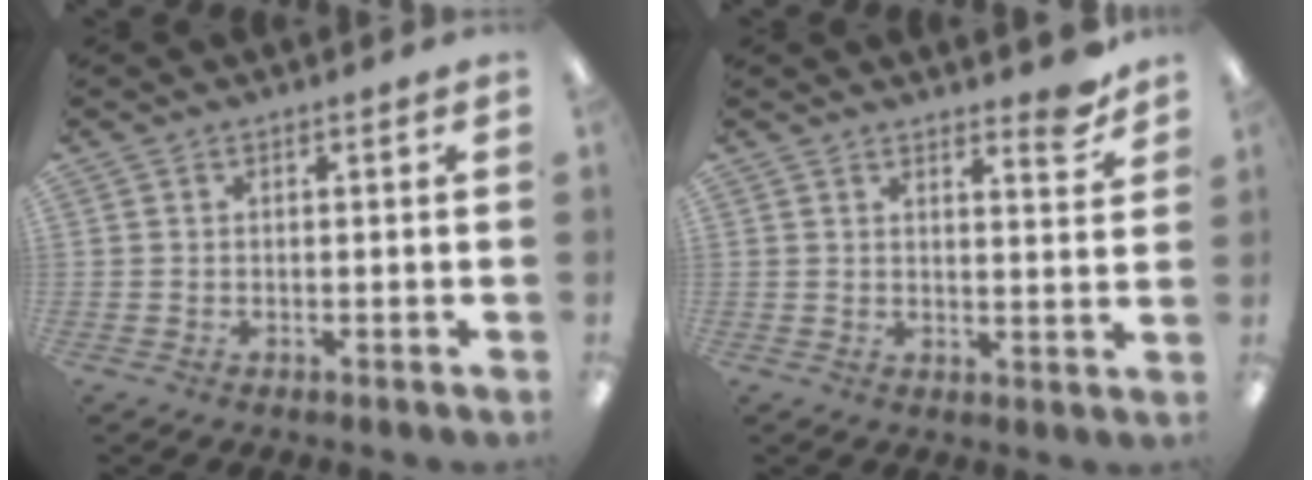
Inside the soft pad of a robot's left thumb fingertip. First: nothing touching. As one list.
[{"total": 5.9, "force": [5.0, 1.7, 2.7], "torque": [-0.018, -0.040, 0.081]}]